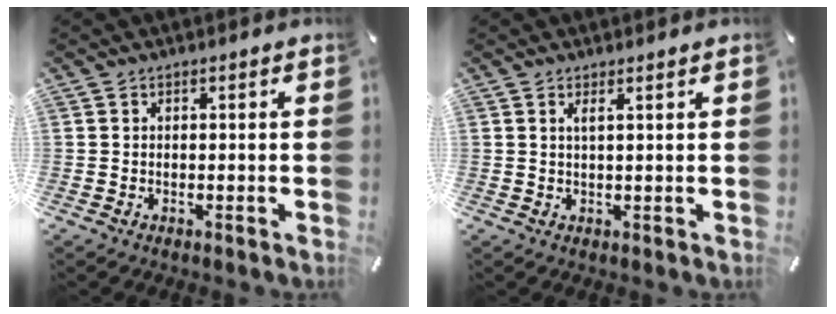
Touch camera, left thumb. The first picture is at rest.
{"total": 1.8, "force": [0.9, 0.0, 1.6], "torque": [-0.033, -0.001, 0.015]}